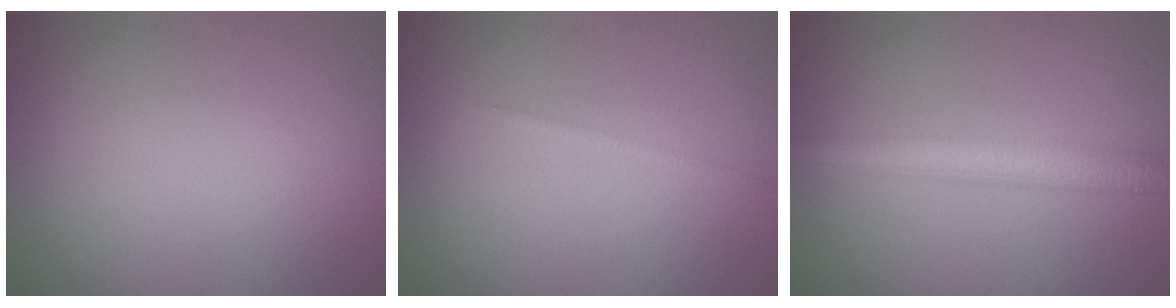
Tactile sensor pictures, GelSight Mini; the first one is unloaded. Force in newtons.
{"total": 0.8, "press": 0.8, "slide": 0.1}
{"total": 4.4, "press": 4.4, "slide": 0.1}